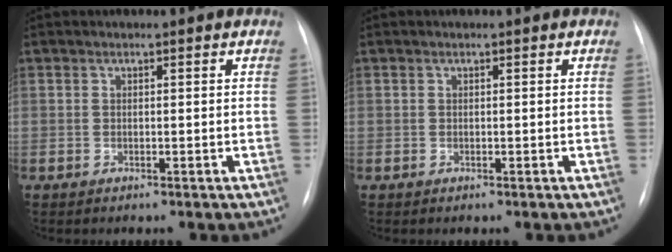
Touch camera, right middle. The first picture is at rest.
{"total": 0.0}